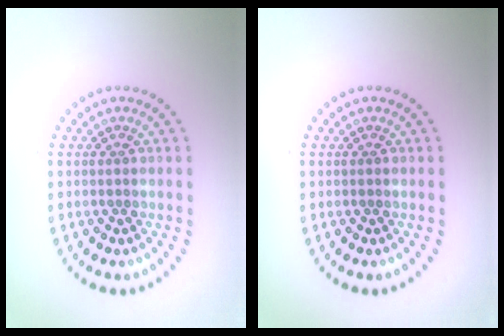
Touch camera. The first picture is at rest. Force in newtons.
{"total": 0.0}